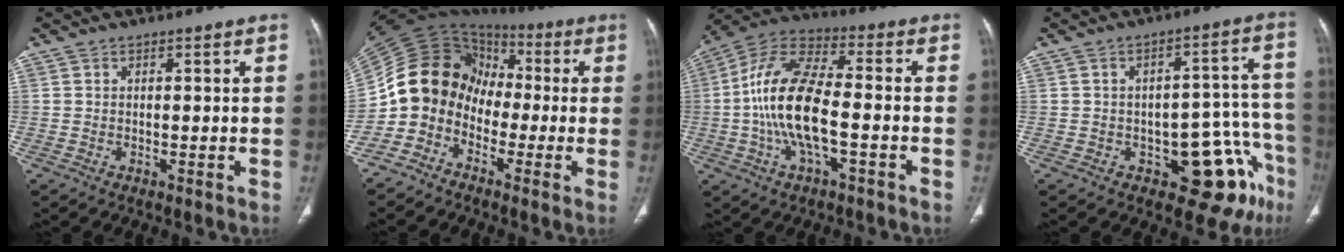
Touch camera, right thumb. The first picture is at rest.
{"total": 12.2, "force": [-3.6, 10.6, 4.9], "torque": [-0.061, 0.067, -0.073]}
{"total": 16.0, "force": [-2.7, 6.8, 14.3], "torque": [-0.288, 0.038, -0.055]}
{"total": 13.9, "force": [-7.4, 6.4, 10.0], "torque": [-0.069, 0.071, -0.088]}